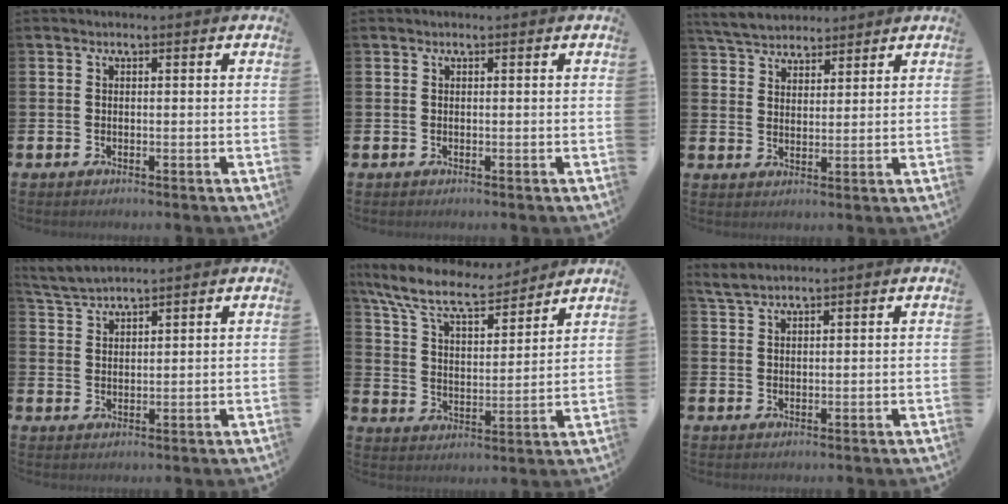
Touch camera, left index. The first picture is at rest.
{"total": 0.0}
{"total": 5.0, "force": [4.8, 1.3, 0.3], "torque": [-0.027, -0.017, 0.090]}
{"total": 3.1, "force": [3.1, -0.1, 0.1], "torque": [-0.014, -0.014, 0.058]}
{"total": 10.0, "force": [8.9, 2.4, 3.9], "torque": [-0.115, -0.049, 0.159]}
{"total": 2.1, "force": [2.0, 0.3, 0.6], "torque": [-0.019, 0.003, 0.039]}